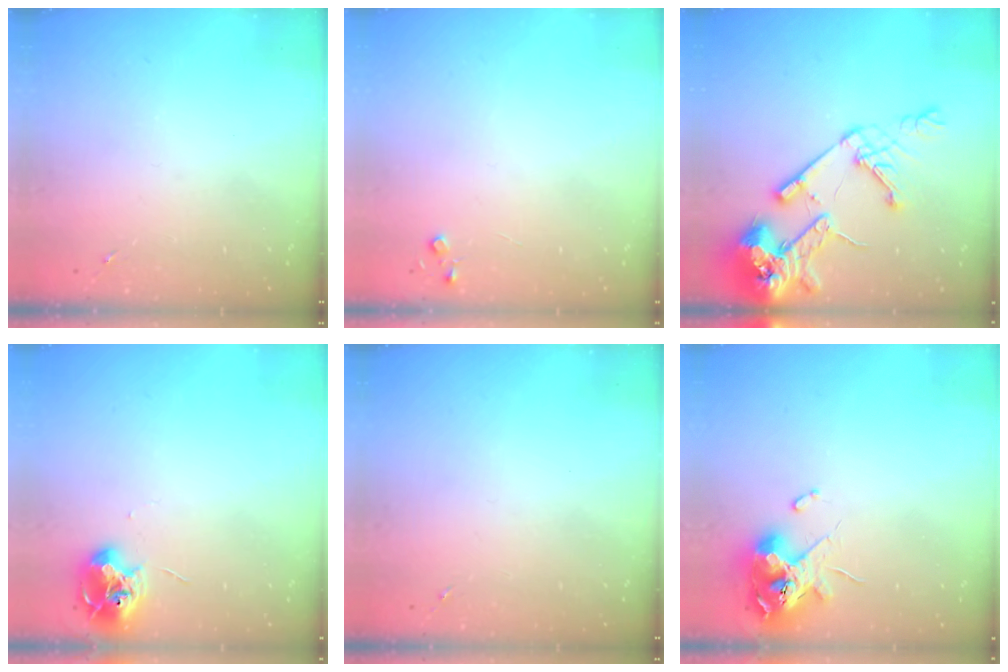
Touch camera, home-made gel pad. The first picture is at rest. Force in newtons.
{"total": 3.6, "press": 3.6, "slide": 0.4}
{"total": 18.4, "press": 18.2, "slide": 2.5}
{"total": 9.3, "press": 9.3, "slide": 1.0}
{"total": 0.0}
{"total": 11.9, "press": 11.8, "slide": 1.5}